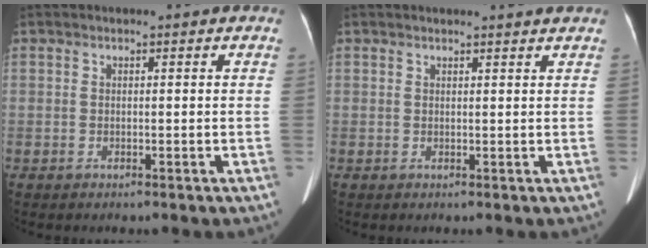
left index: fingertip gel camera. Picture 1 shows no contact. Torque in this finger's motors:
{"motor_torque": [-1.06, 0.93, -0.20, 0.00]}